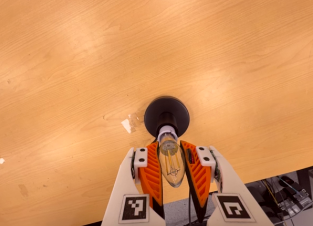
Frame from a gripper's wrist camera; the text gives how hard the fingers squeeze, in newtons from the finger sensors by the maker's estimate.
{"total": 22.6, "left": 24.5, "right": 20.7}